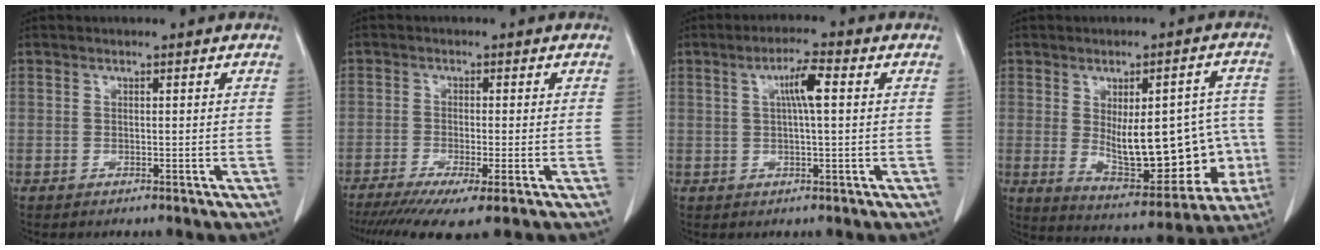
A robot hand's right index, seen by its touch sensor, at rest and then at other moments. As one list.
[{"total": 9.4, "force": [-6.3, 0.9, 6.9], "torque": [-0.109, -0.021, -0.101]}, {"total": 4.7, "force": [1.1, 0.3, 4.6], "torque": [-0.084, 0.007, 0.019]}, {"total": 17.9, "force": [-1.6, 7.4, 16.3], "torque": [-0.226, 0.016, 0.007]}]